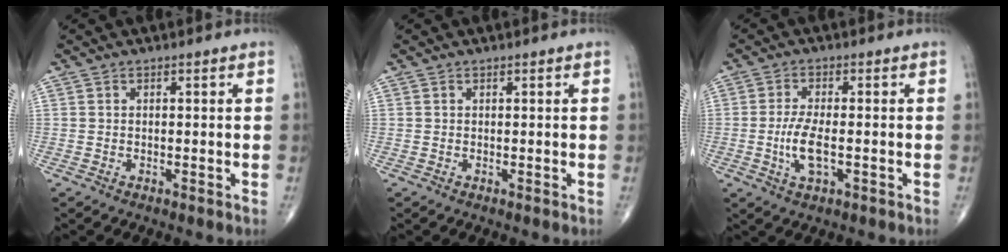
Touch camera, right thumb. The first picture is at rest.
{"total": 0.0}
{"total": 6.2, "force": [-1.3, 2.3, 5.7], "torque": [-0.122, -0.001, -0.023]}